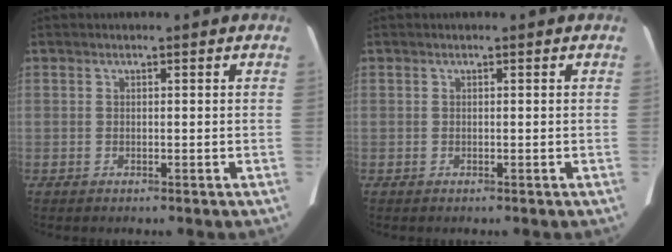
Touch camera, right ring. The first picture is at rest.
{"total": 0.0}